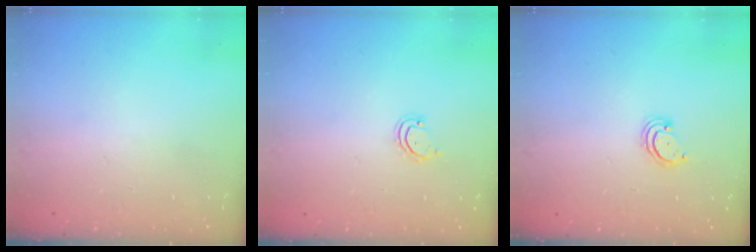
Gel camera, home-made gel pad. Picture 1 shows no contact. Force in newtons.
{"total": 2.8, "press": 2.8, "slide": 0.3}
{"total": 2.3, "press": 2.2, "slide": 0.2}